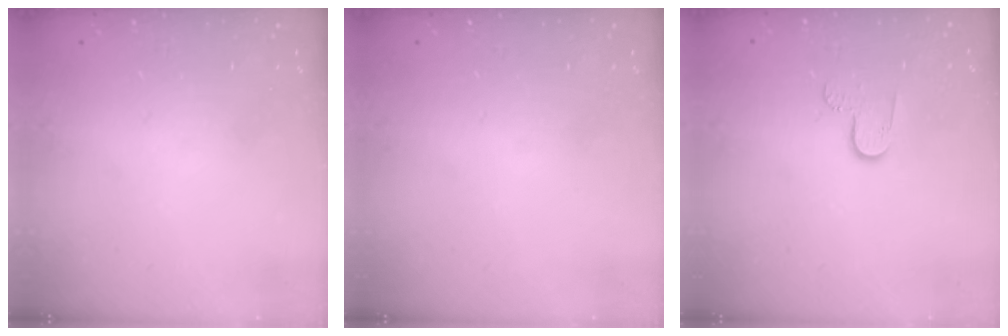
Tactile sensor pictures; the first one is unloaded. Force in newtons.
{"total": 0.0}
{"total": 5.2, "press": 5.2, "slide": 0.5}